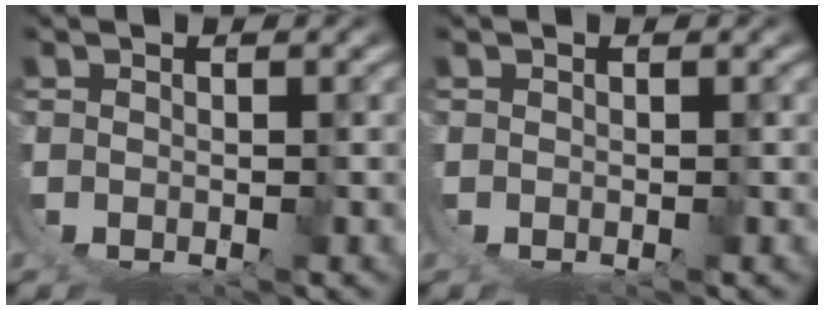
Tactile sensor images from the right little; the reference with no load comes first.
{"total": 0.0}